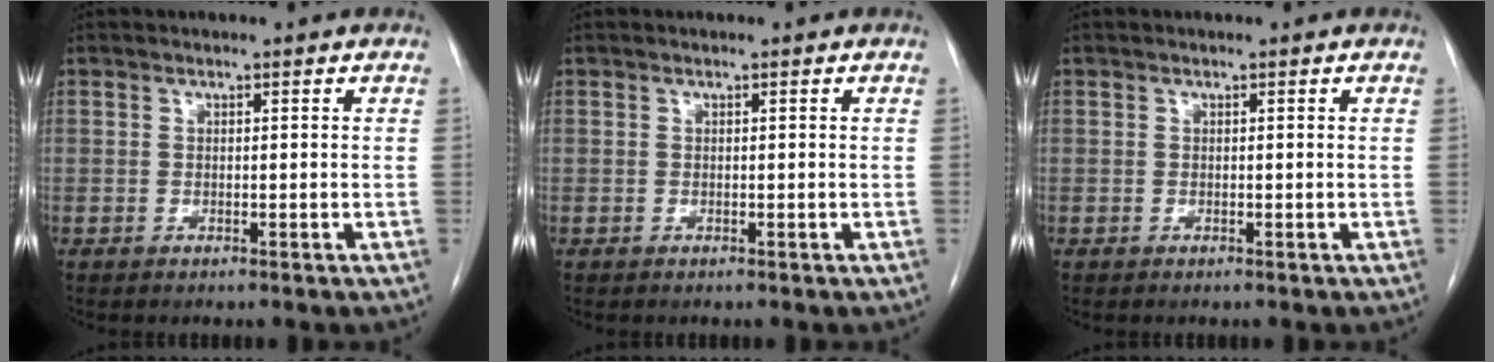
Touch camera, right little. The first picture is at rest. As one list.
[{"total": 0.0}, {"total": 0.0}]